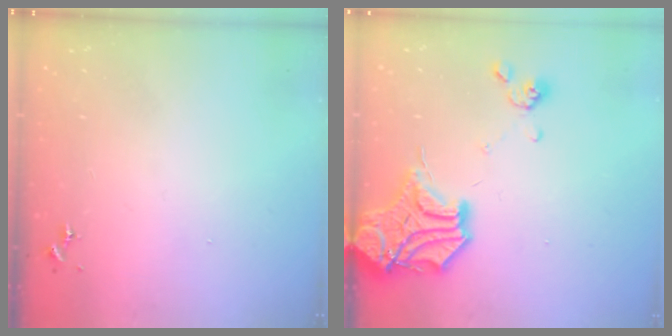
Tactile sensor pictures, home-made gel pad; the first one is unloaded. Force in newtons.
{"total": 19.9, "press": 19.8, "slide": 2.6}